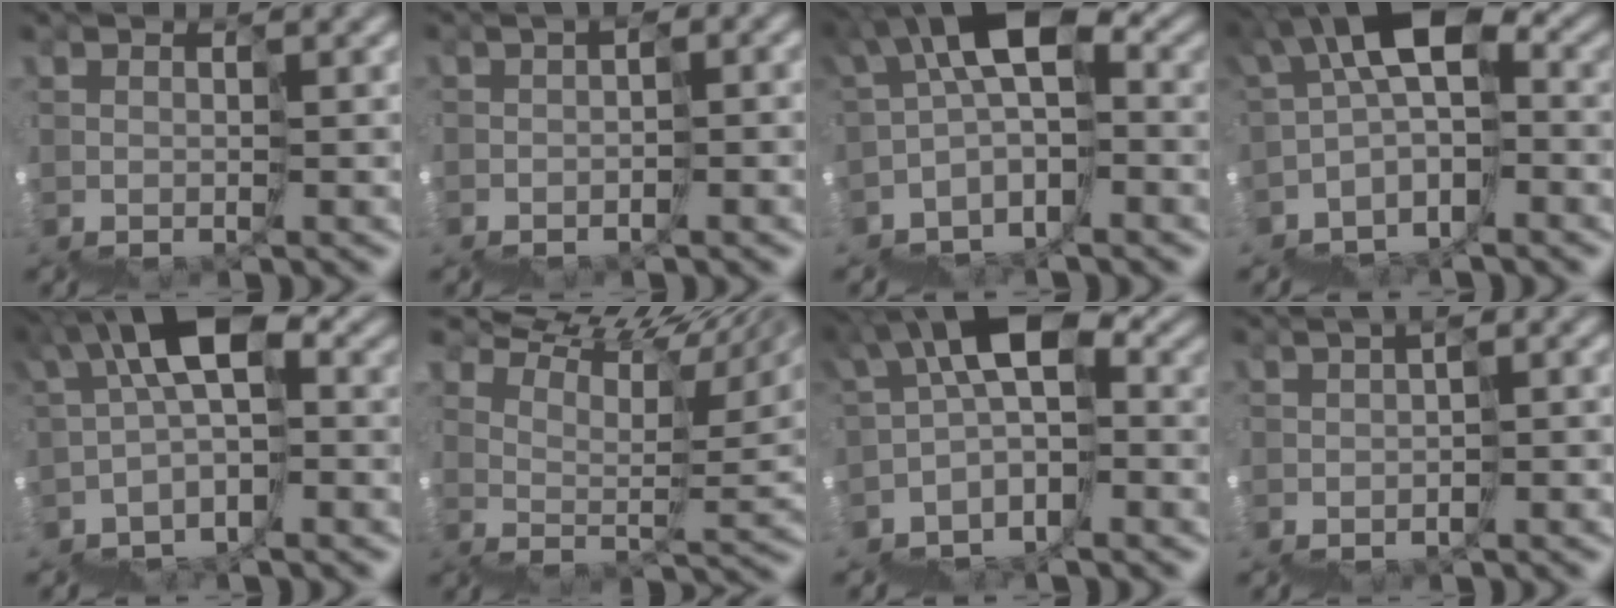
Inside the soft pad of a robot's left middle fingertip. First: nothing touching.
{"total": 2.4, "force": [-2.0, 0.5, 1.1], "torque": [-0.014, -0.004, -0.027]}
{"total": 4.7, "force": [-0.8, 2.3, 4.1], "torque": [-0.079, 0.025, -0.026]}
{"total": 4.6, "force": [-1.1, 2.2, 3.9], "torque": [-0.080, 0.023, -0.031]}
{"total": 5.0, "force": [0.1, 2.3, 4.4], "torque": [-0.083, 0.035, -0.012]}
{"total": 13.2, "force": [12.5, 2.1, 3.5], "torque": [-0.060, 0.068, 0.191]}
{"total": 4.2, "force": [-0.9, 2.2, 3.5], "torque": [-0.070, 0.022, -0.029]}
{"total": 2.5, "force": [-2.1, 0.0, 1.4], "torque": [-0.024, -0.008, -0.034]}